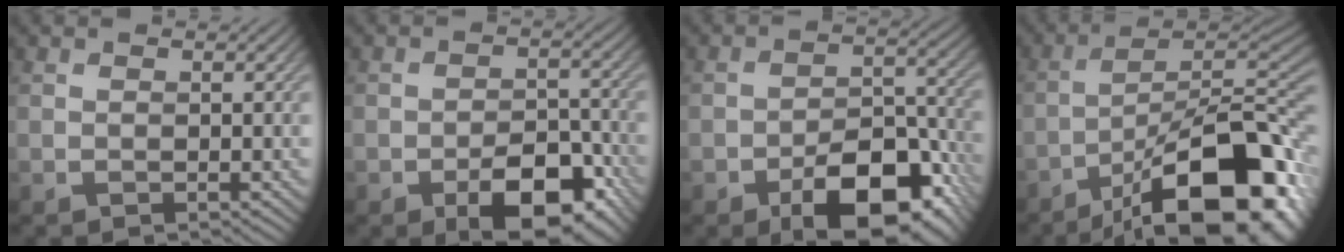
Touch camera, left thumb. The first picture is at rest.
{"total": 8.9, "force": [-4.7, 4.5, 6.1], "torque": [-0.088, -0.007, -0.067]}
{"total": 12.6, "force": [-6.9, 6.3, 8.4], "torque": [-0.125, -0.010, -0.105]}
{"total": 18.9, "force": [-11.1, 6.6, 13.8], "torque": [-0.176, -0.011, -0.171]}